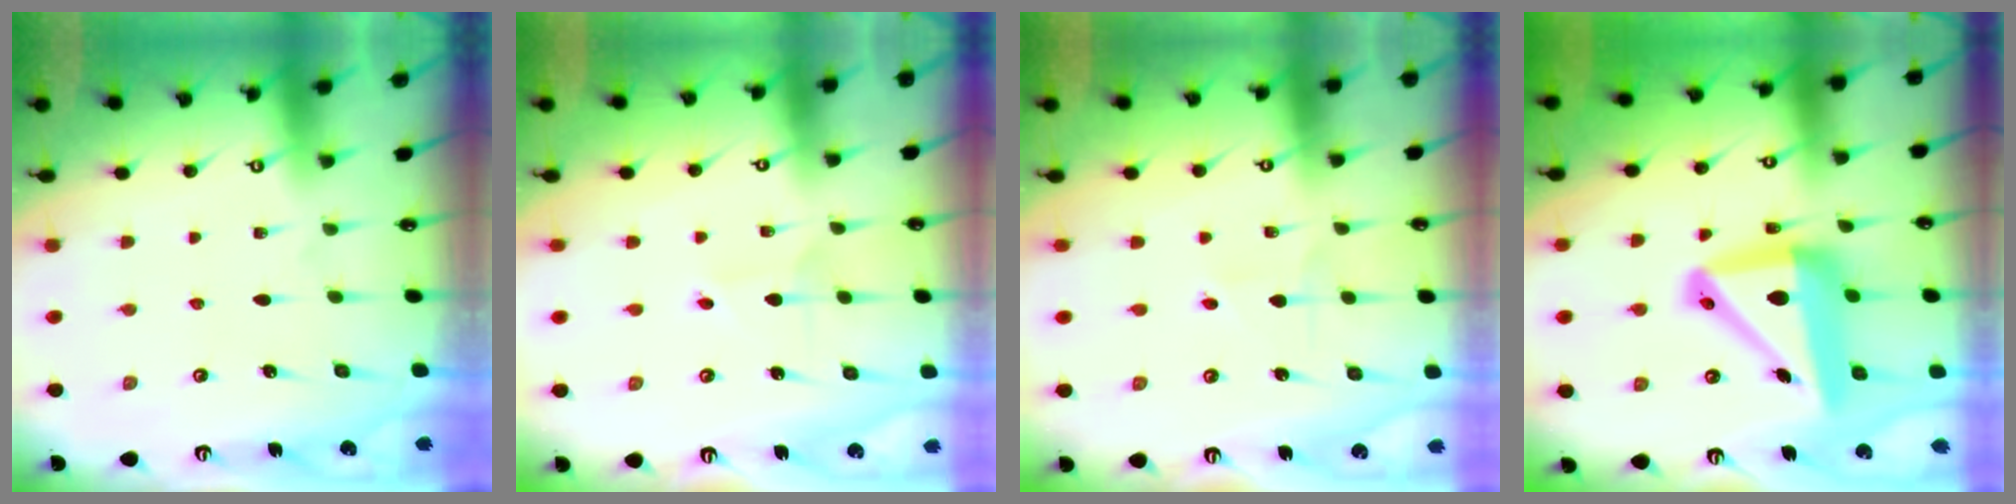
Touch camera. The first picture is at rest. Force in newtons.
{"total": 2.4, "press": 2.3, "slide": 0.2}
{"total": 1.6, "press": 1.6, "slide": 0.1}
{"total": 15.6, "press": 15.5, "slide": 1.9}